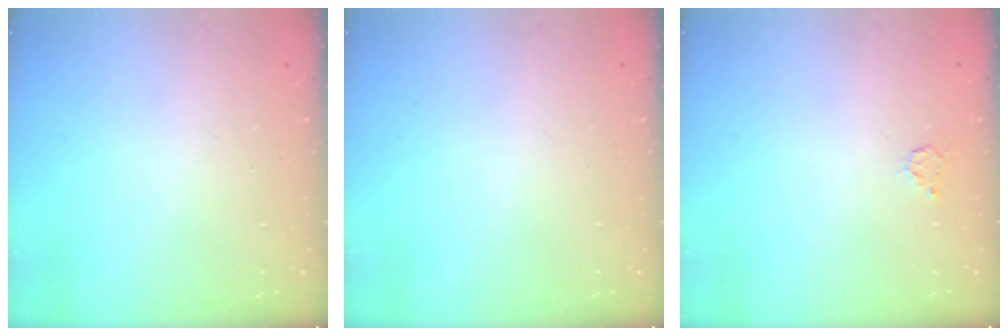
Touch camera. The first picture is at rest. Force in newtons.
{"total": 0.0}
{"total": 2.9, "press": 2.9, "slide": 0.3}